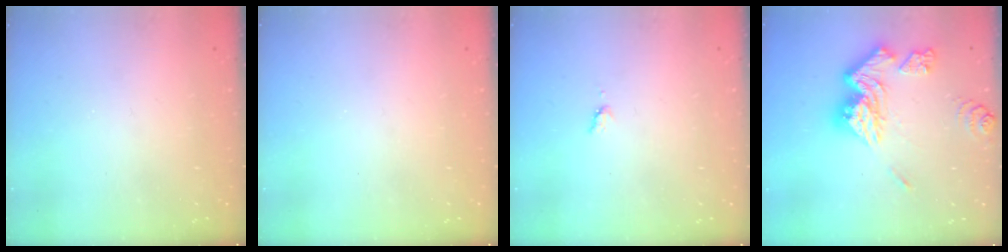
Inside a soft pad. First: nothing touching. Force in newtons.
{"total": 0.0}
{"total": 3.5, "press": 3.5, "slide": 0.5}
{"total": 15.8, "press": 15.8, "slide": 1.4}